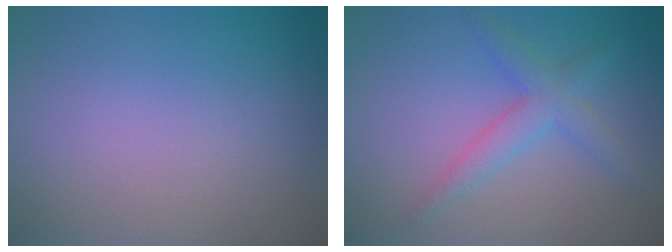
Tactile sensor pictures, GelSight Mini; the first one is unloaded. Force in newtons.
{"total": 3.3, "press": 3.3, "slide": 0.1}